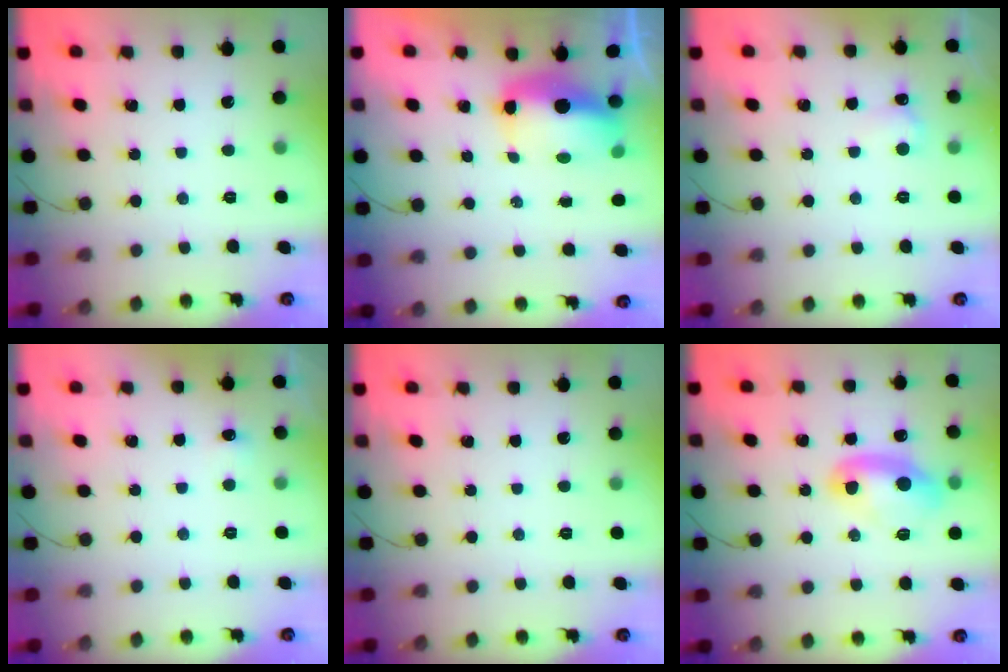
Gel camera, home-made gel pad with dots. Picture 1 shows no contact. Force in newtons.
{"total": 8.9, "press": 8.7, "slide": 2.0}
{"total": 4.3, "press": 4.1, "slide": 1.2}
{"total": 3.0, "press": 2.7, "slide": 1.3}
{"total": 0.0}
{"total": 14.4, "press": 10.9, "slide": 9.5}